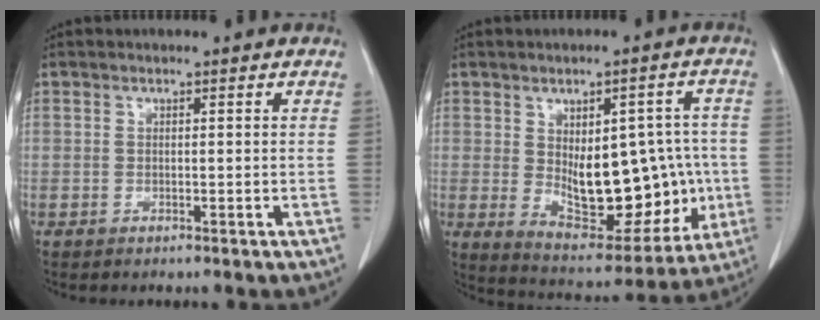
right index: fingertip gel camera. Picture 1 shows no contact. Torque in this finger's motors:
{"motor_torque": [0.53, 0.19, 0.41, 0.15]}